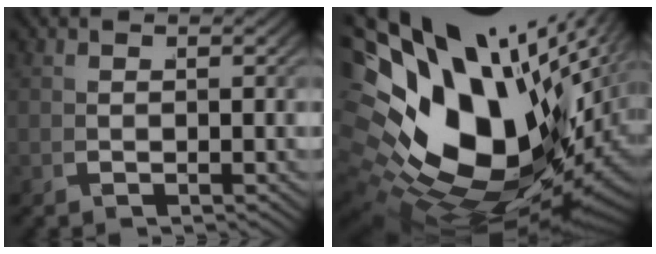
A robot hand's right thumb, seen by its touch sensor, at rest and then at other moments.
{"total": 24.4, "force": [1.4, 16.0, 18.4], "torque": [-0.323, -0.024, 0.032]}